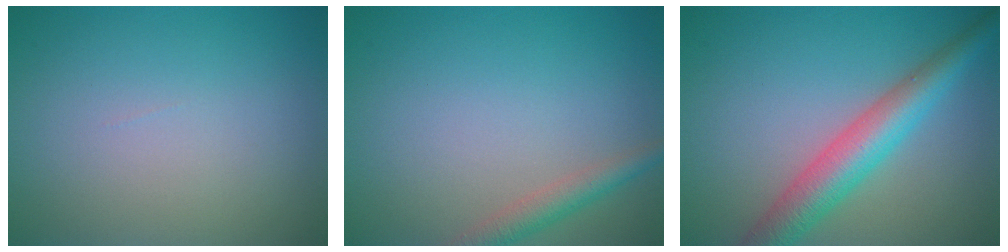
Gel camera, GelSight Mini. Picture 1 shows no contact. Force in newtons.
{"total": 2.4, "press": 2.4, "slide": 0.1}
{"total": 5.6, "press": 5.6, "slide": 0.2}